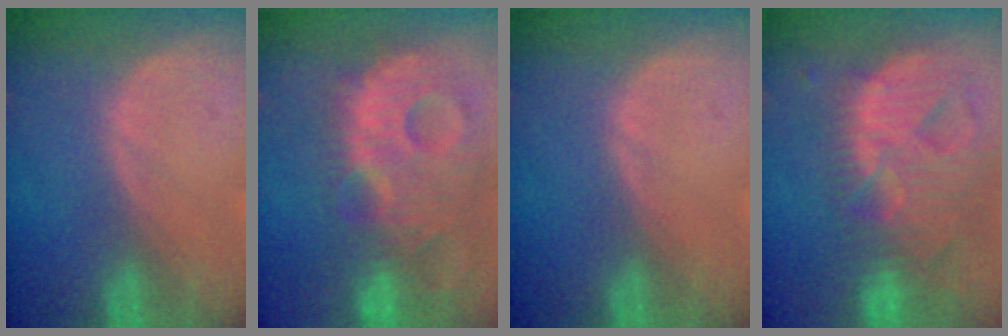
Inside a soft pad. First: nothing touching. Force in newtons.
{"total": 13.9, "press": 11.9, "slide": 7.2}
{"total": 0.0}
{"total": 13.8, "press": 11.7, "slide": 7.2}